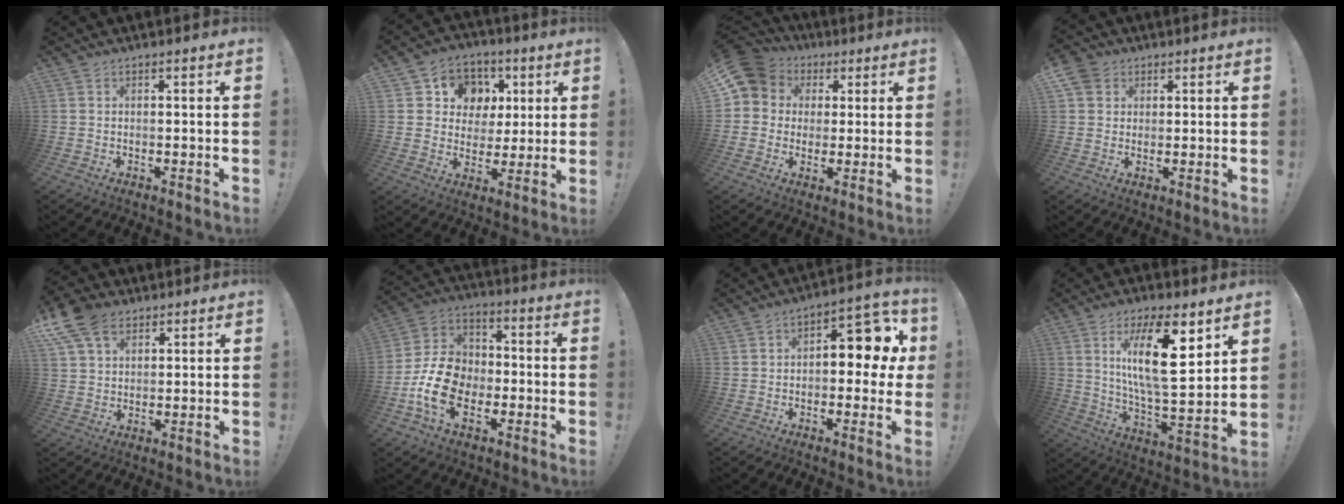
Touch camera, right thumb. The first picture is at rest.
{"total": 9.8, "force": [2.5, 9.2, 1.8], "torque": [-0.018, -0.013, 0.060]}
{"total": 9.8, "force": [2.7, 8.9, 3.1], "torque": [-0.049, -0.012, 0.058]}
{"total": 6.0, "force": [2.7, 5.1, 1.6], "torque": [-0.030, -0.009, 0.056]}
{"total": 11.1, "force": [6.5, 6.9, 5.7], "torque": [-0.105, -0.023, 0.127]}
{"total": 16.2, "force": [-5.3, 11.8, 9.8], "torque": [-0.182, 0.037, -0.085]}
{"total": 10.8, "force": [1.6, 6.4, 8.6], "torque": [-0.094, -0.008, 0.024]}
{"total": 19.1, "force": [8.1, 5.0, 16.5], "torque": [-0.298, -0.047, 0.122]}